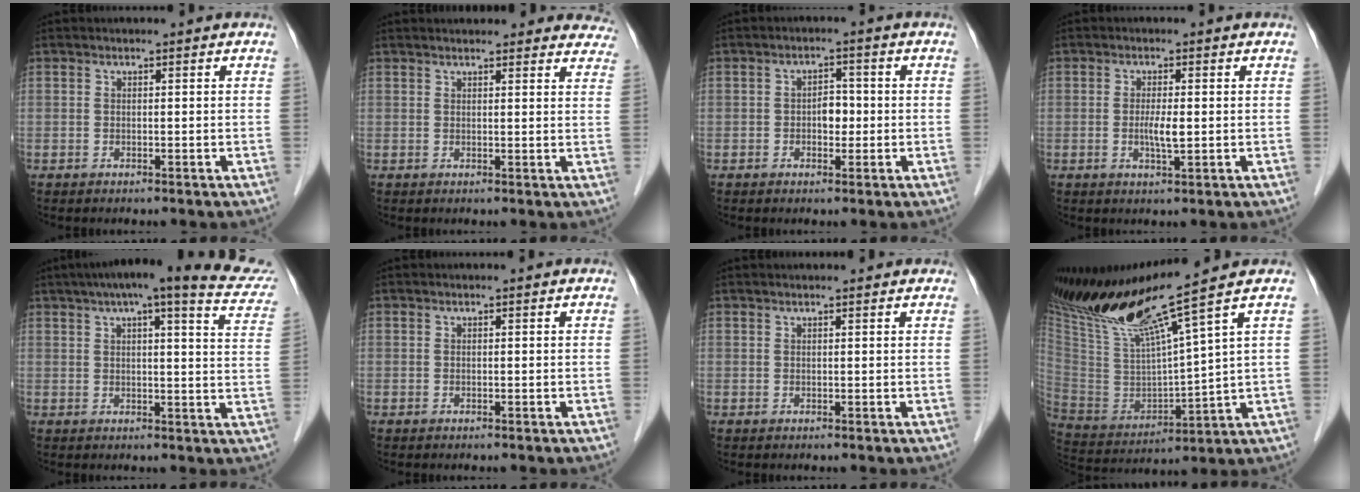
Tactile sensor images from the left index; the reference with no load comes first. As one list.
[{"total": 13.7, "force": [12.9, 3.3, 3.4], "torque": [-0.007, 0.011, 0.127]}, {"total": 2.9, "force": [-0.5, 1.8, 2.2], "torque": [-0.028, 0.008, -0.010]}, {"total": 2.9, "force": [-0.3, 0.4, 2.8], "torque": [-0.057, -0.003, -0.006]}, {"total": 22.0, "force": [17.7, 2.6, 12.8], "torque": [-0.177, 0.015, 0.201]}, {"total": 0.0}, {"total": 2.8, "force": [2.5, 0.4, 1.2], "torque": [-0.016, 0.022, 0.026]}, {"total": 16.7, "force": [12.5, -2.0, 10.9], "torque": [-0.201, -0.016, 0.240]}]